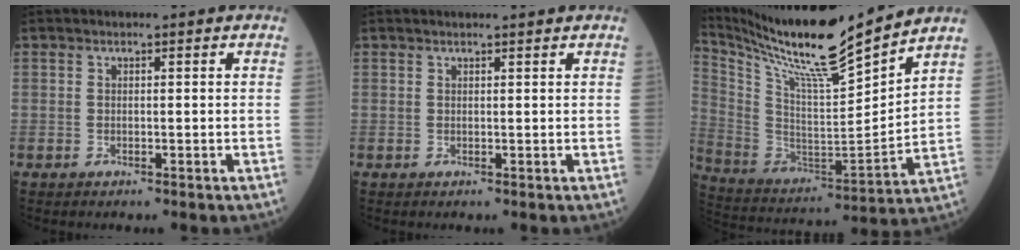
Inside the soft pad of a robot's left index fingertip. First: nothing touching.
{"total": 3.3, "force": [3.1, -0.1, 1.2], "torque": [-0.013, 0.016, 0.038]}
{"total": 20.1, "force": [17.8, -0.7, 9.4], "torque": [-0.190, -0.033, 0.317]}